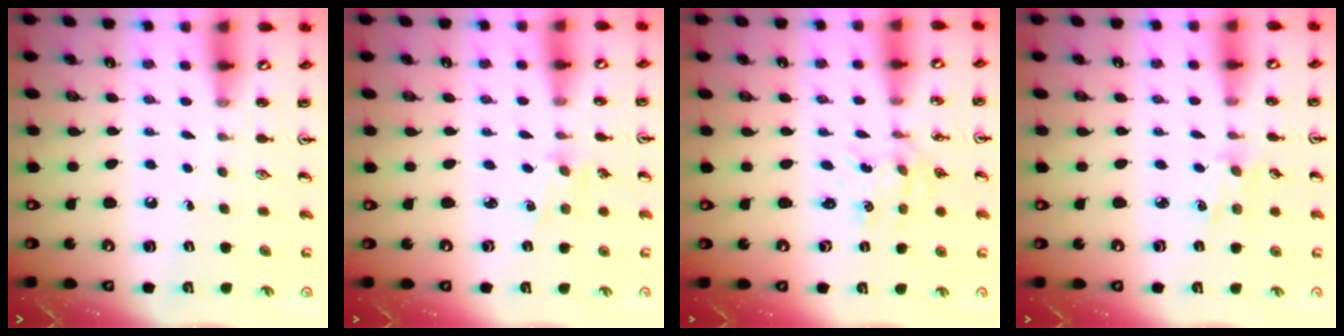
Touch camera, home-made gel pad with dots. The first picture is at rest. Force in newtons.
{"total": 1.9, "press": 1.8, "slide": 0.4}
{"total": 1.2, "press": 1.2, "slide": 0.2}
{"total": 2.8, "press": 2.8, "slide": 0.4}